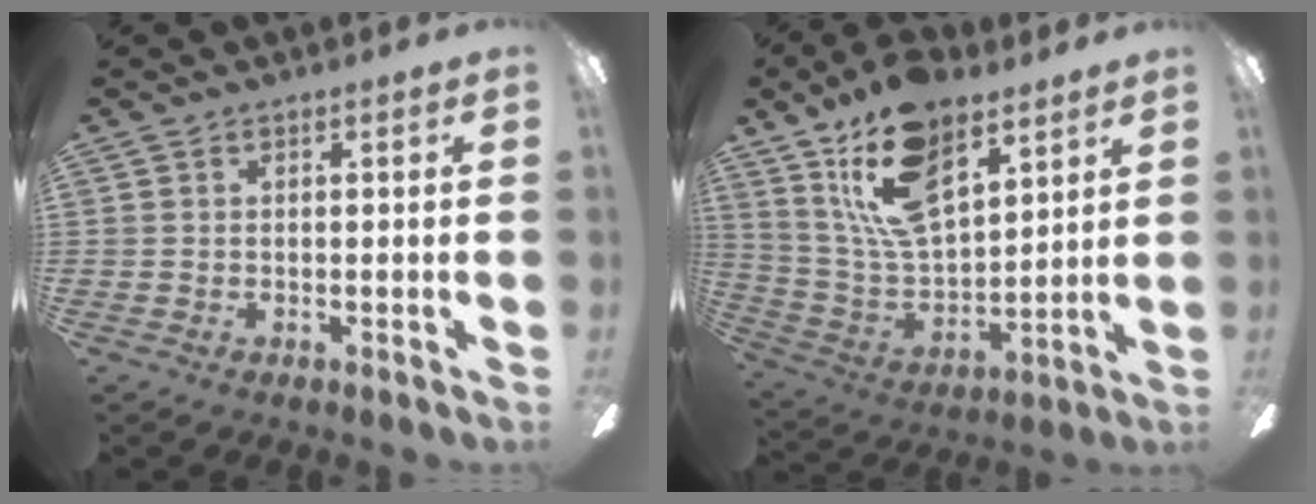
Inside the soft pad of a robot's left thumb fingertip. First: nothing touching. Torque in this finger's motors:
{"motor_torque": [0.41, 0.51, 1.29, -1.48, 0.18]}